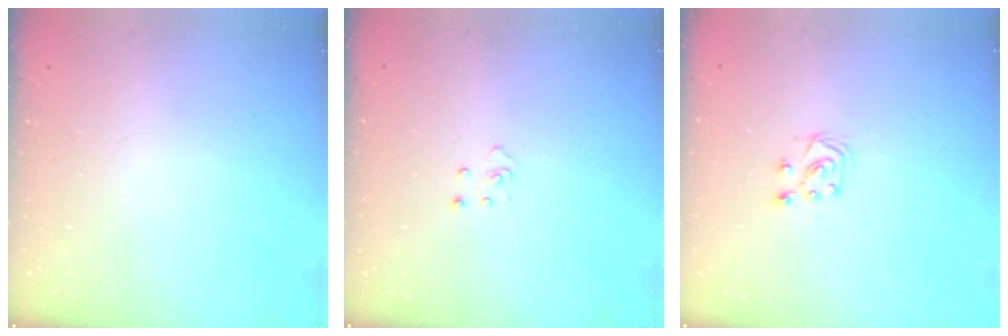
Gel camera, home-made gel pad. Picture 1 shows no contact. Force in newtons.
{"total": 3.2, "press": 3.2, "slide": 0.2}
{"total": 7.3, "press": 7.2, "slide": 0.5}